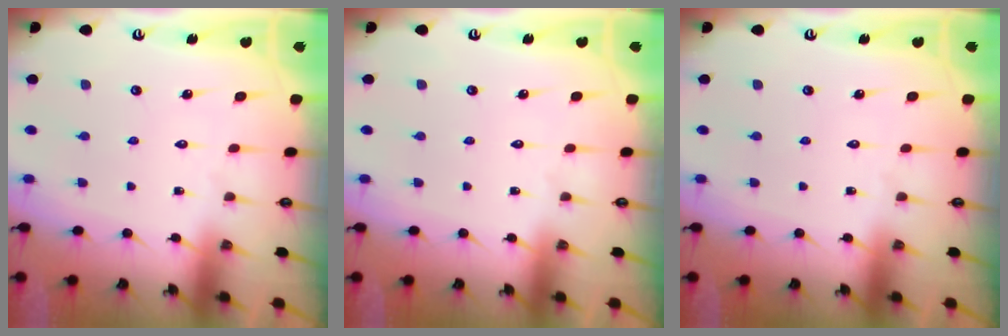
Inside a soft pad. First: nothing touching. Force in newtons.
{"total": 0.0}
{"total": 0.0}